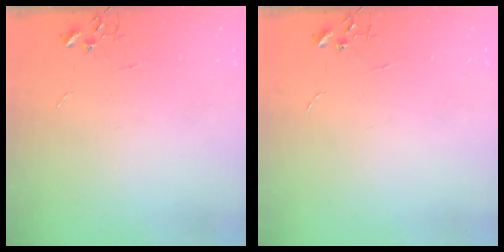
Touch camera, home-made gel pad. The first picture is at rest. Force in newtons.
{"total": 0.0}